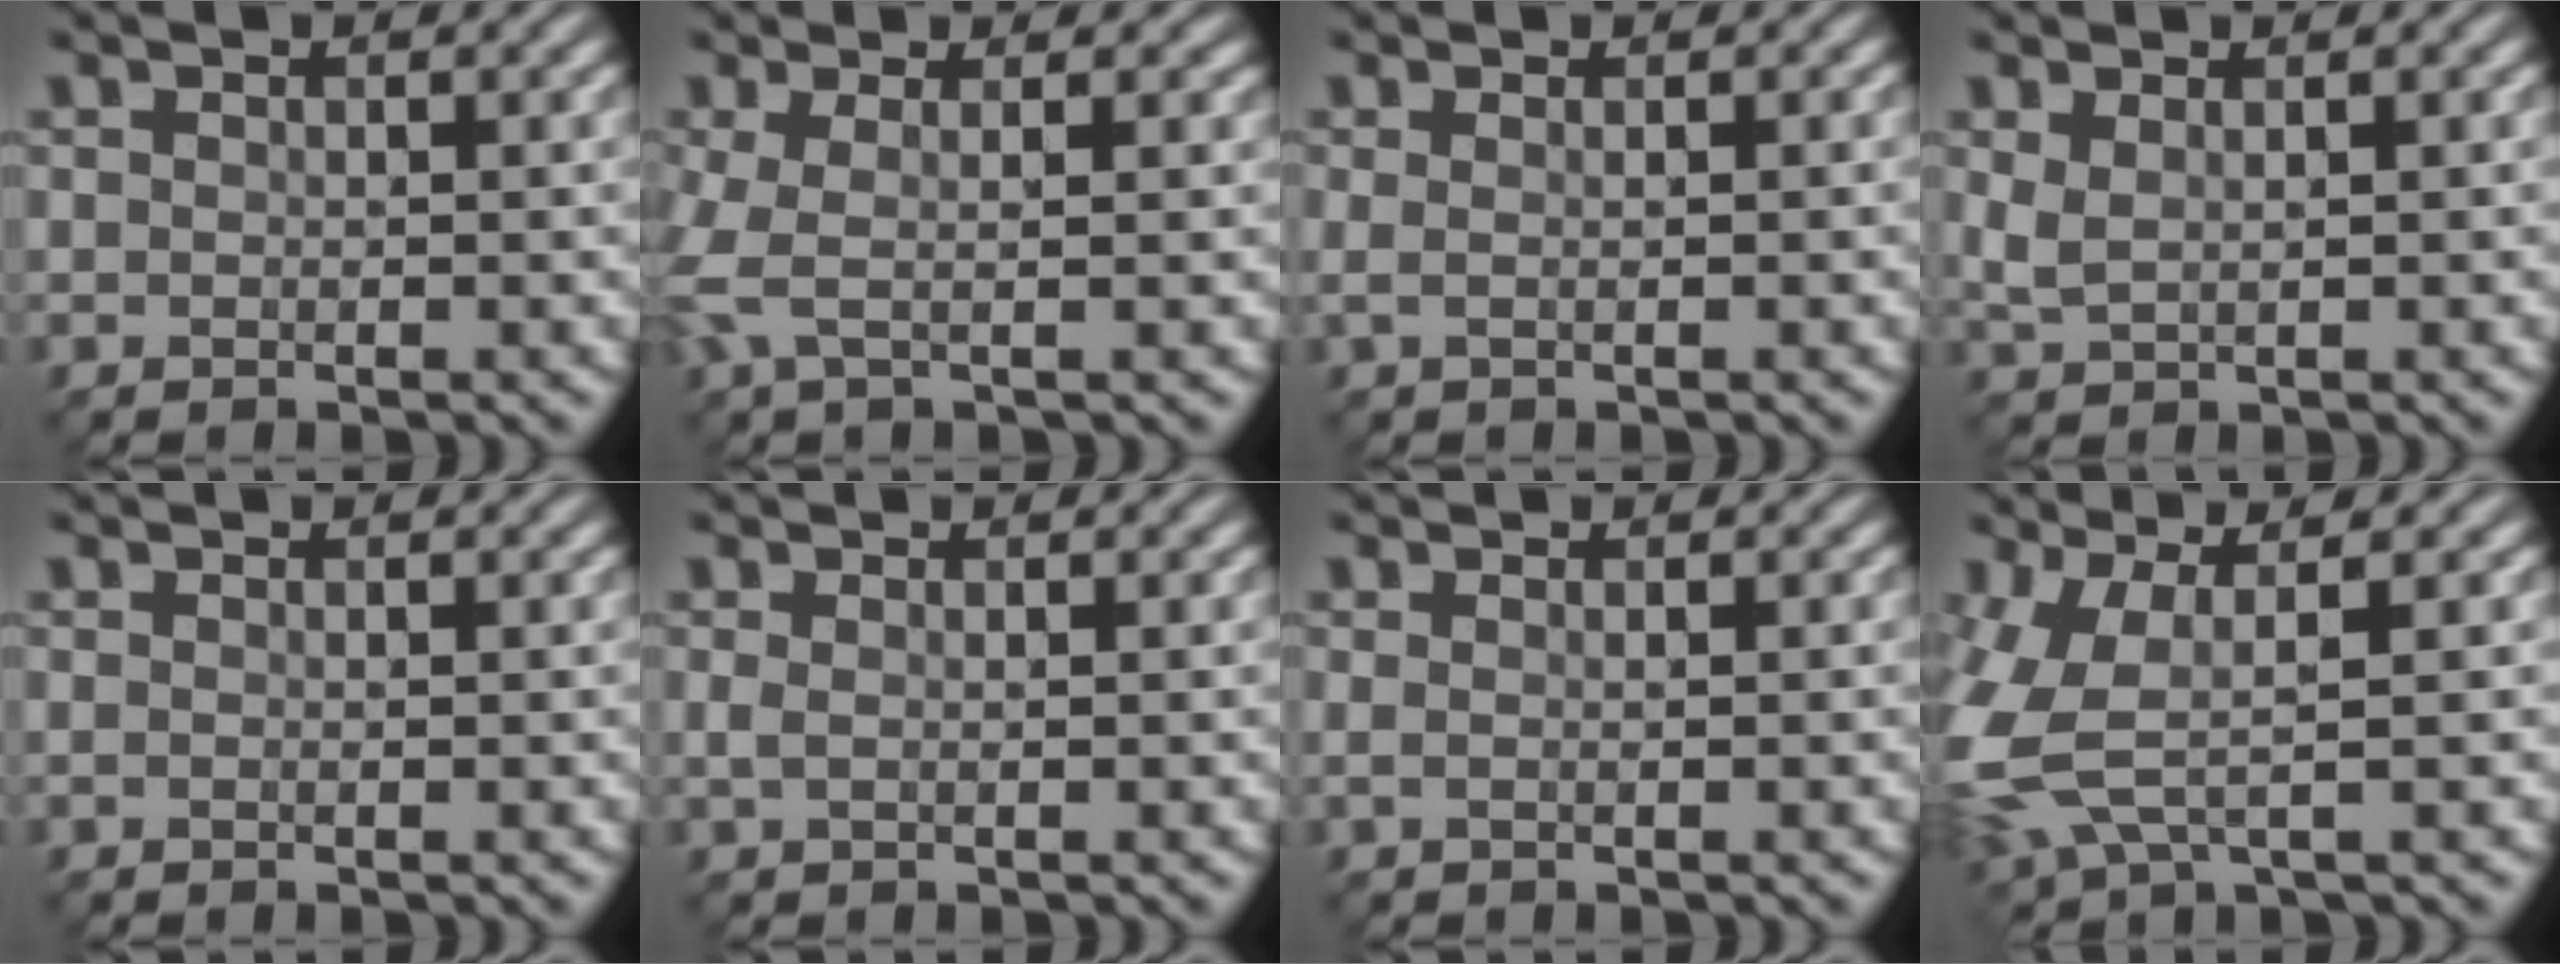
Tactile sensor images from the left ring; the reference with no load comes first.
{"total": 3.1, "force": [-0.1, 0.9, 3.0], "torque": [-0.074, -0.001, -0.011]}
{"total": 1.0, "force": [0.1, 0.3, 1.0], "torque": [-0.016, 0.002, -0.002]}
{"total": 1.5, "force": [0.7, 0.6, 1.1], "torque": [-0.031, -0.001, 0.018]}
{"total": 0.0}
{"total": 0.7, "force": [0.1, 0.2, 0.6], "torque": [-0.016, 0.001, 0.002]}
{"total": 0.7, "force": [0.1, 0.2, 0.7], "torque": [-0.013, -0.002, -0.004]}
{"total": 5.9, "force": [-0.1, 2.5, 5.4], "torque": [-0.160, -0.006, -0.004]}